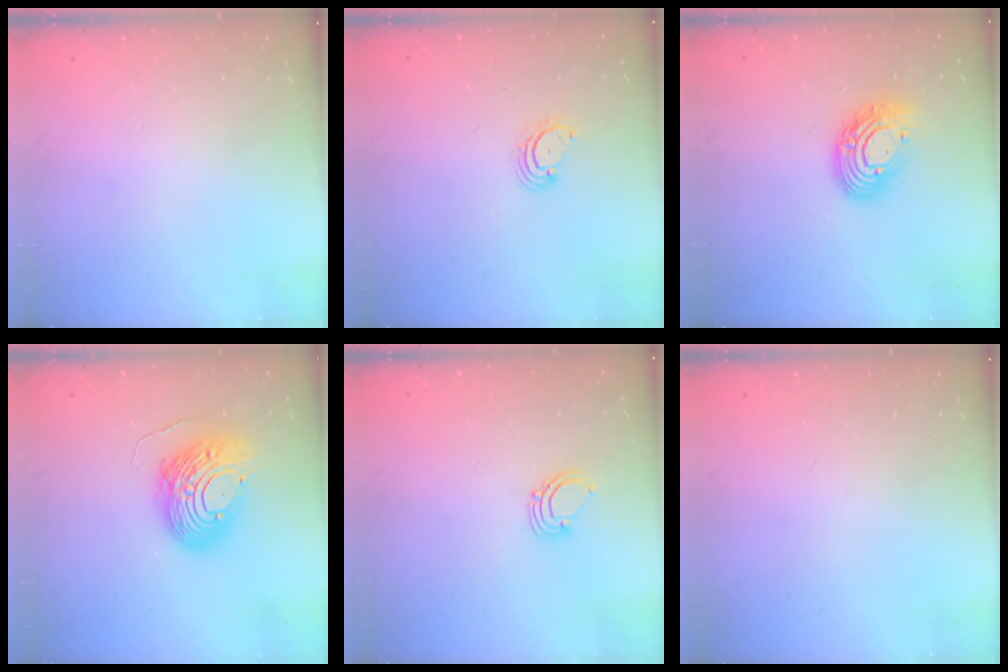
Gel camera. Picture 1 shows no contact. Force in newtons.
{"total": 3.3, "press": 3.3, "slide": 0.6}
{"total": 12.4, "press": 12.4, "slide": 1.1}
{"total": 14.4, "press": 14.4, "slide": 1.2}
{"total": 2.9, "press": 2.9, "slide": 0.2}
{"total": 0.0}